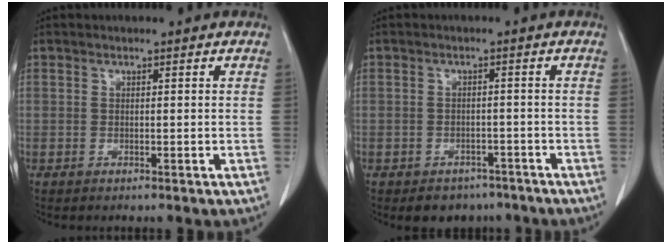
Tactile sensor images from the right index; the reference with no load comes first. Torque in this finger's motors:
{"motor_torque": [-0.30, -0.27, -0.10, -0.06]}